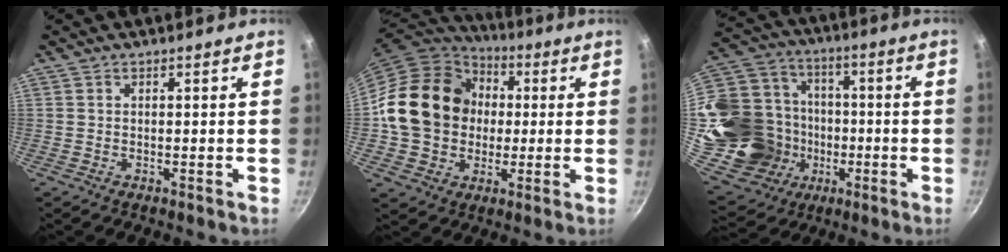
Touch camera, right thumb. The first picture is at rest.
{"total": 19.1, "force": [1.3, 15.9, 10.5], "torque": [-0.155, 0.028, 0.020]}
{"total": 26.4, "force": [-3.6, 21.8, 14.4], "torque": [-0.274, 0.056, -0.035]}